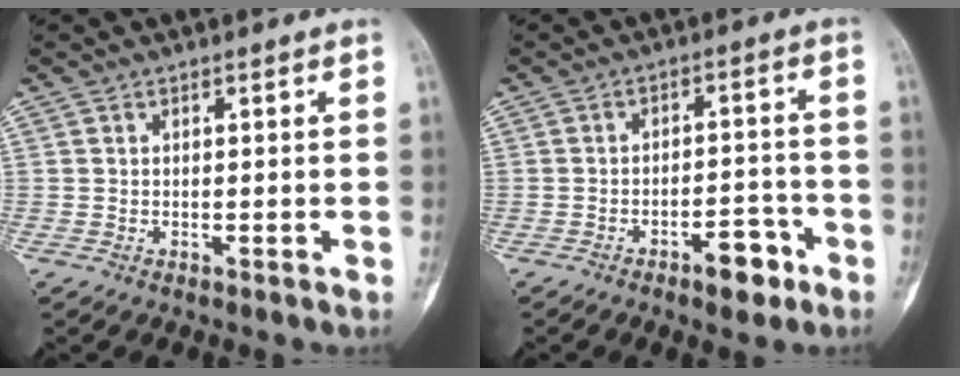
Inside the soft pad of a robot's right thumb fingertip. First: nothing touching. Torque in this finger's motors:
{"motor_torque": [0.74, 0.21, 0.29, -0.63, 0.00]}